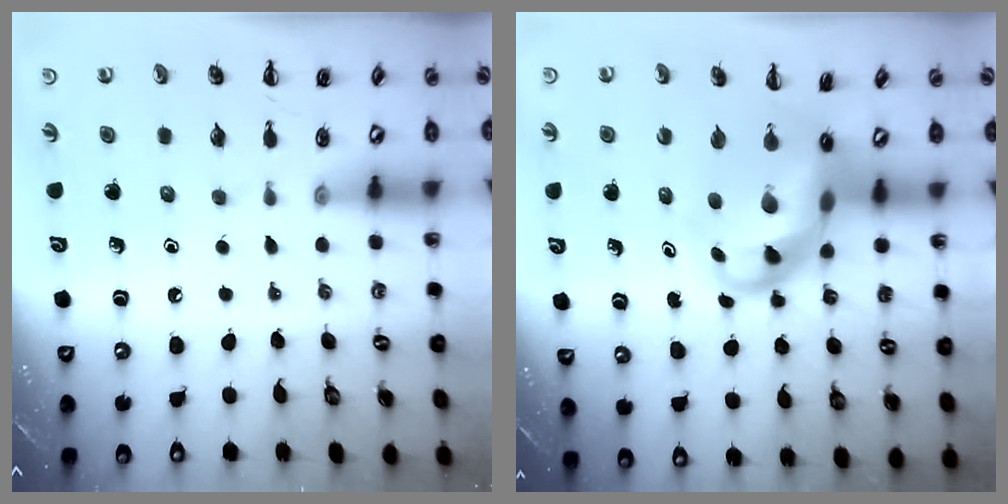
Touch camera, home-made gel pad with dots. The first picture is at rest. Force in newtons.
{"total": 8.7, "press": 8.3, "slide": 2.5}